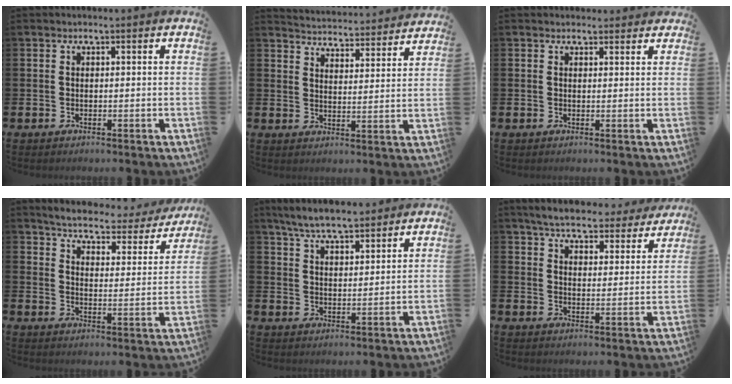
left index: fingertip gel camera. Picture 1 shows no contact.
{"total": 4.7, "force": [4.7, 0.4, -0.3], "torque": [-0.008, -0.044, 0.080]}
{"total": 1.5, "force": [1.4, 0.6, 0.0], "torque": [0.018, -0.005, 0.021]}
{"total": 4.7, "force": [4.4, 0.8, 1.2], "torque": [-0.040, -0.038, 0.067]}
{"total": 6.6, "force": [6.2, 1.0, 1.8], "torque": [-0.057, -0.022, 0.114]}
{"total": 5.8, "force": [5.6, 1.0, 1.3], "torque": [-0.041, -0.034, 0.096]}